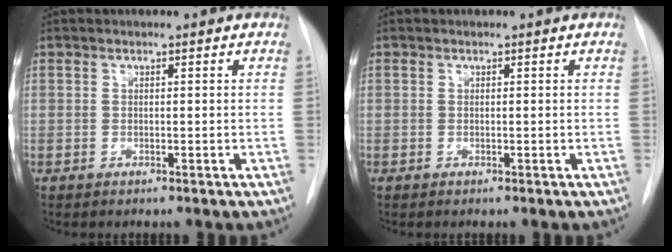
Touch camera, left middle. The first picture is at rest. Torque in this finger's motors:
{"motor_torque": [0.18, -0.15, 0.09, 0.01]}